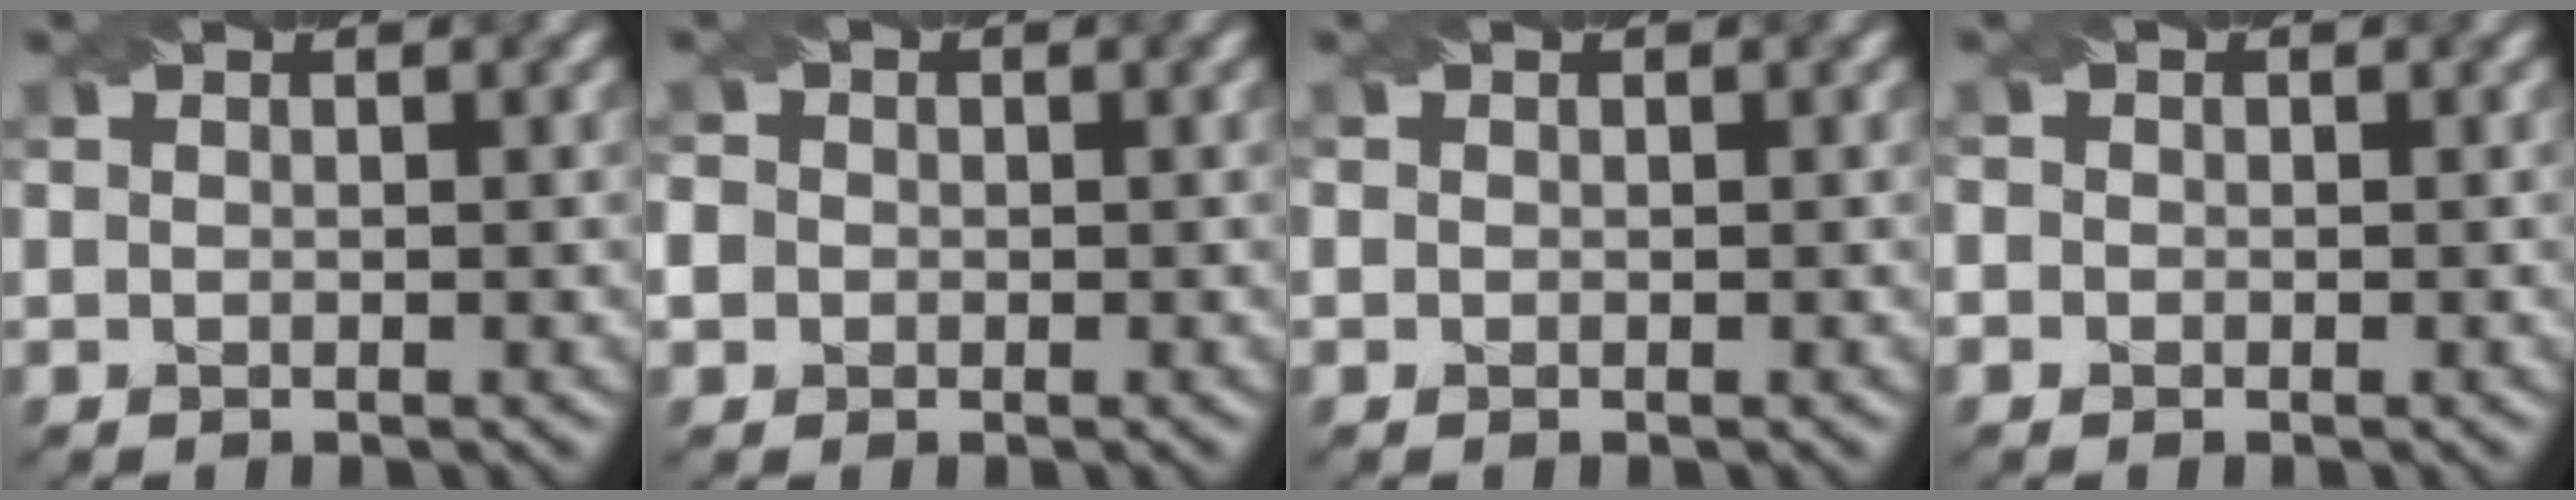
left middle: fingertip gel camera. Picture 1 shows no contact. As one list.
[{"total": 4.0, "force": [-0.4, 3.8, 1.2], "torque": [-0.029, 0.024, -0.031]}, {"total": 0.0}, {"total": 0.6, "force": [-0.2, 0.6, 0.1], "torque": [0.006, 0.002, -0.014]}]